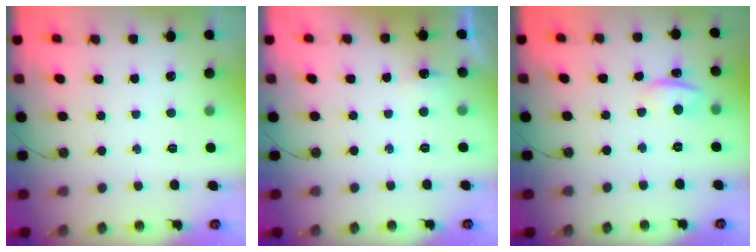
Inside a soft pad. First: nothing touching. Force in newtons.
{"total": 5.2, "press": 5.1, "slide": 1.1}
{"total": 1.6, "press": 1.4, "slide": 0.7}